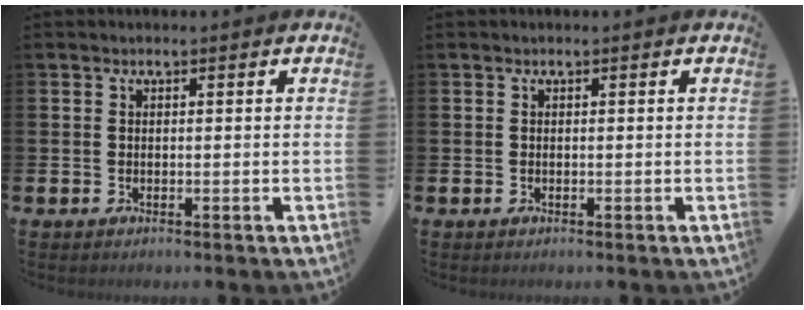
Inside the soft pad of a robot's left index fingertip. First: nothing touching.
{"total": 0.0}